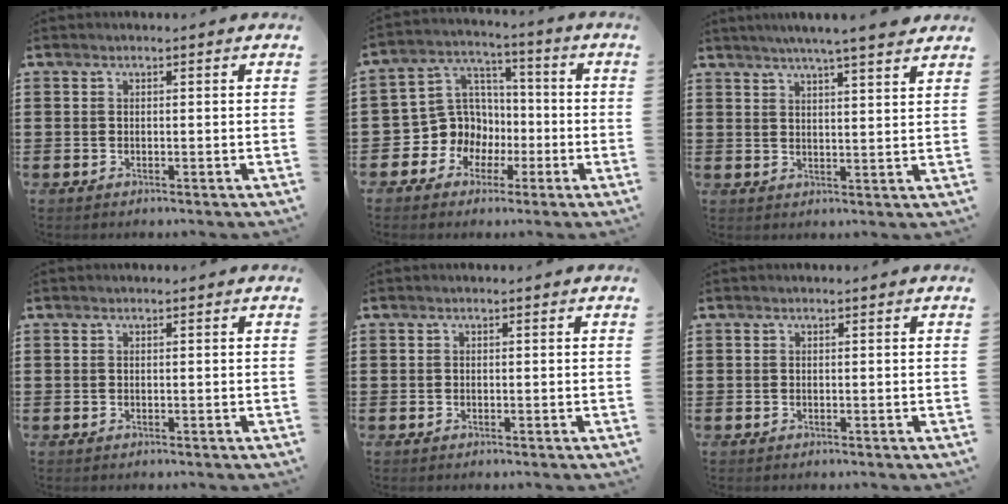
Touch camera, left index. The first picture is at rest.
{"total": 8.8, "force": [-1.7, 8.5, 1.7], "torque": [-0.088, 0.001, -0.031]}
{"total": 4.6, "force": [4.0, -0.5, 2.1], "torque": [-0.053, -0.011, 0.070]}
{"total": 0.0}
{"total": 0.0}
{"total": 0.0}